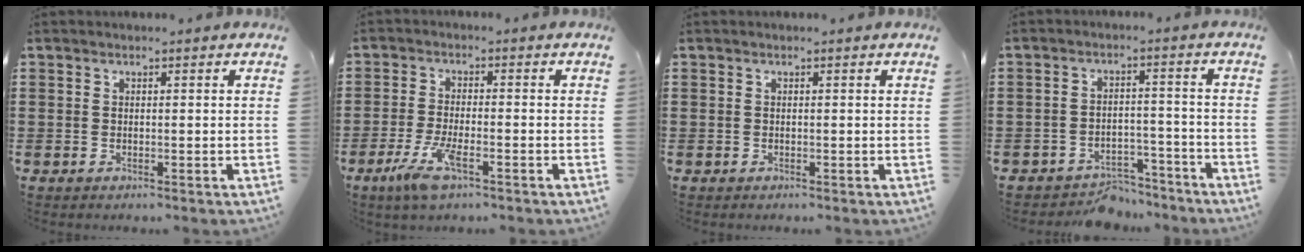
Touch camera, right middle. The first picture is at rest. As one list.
[{"total": 6.1, "force": [-2.9, 1.6, 5.1], "torque": [-0.115, -0.013, -0.056]}, {"total": 0.0}, {"total": 4.8, "force": [-4.6, 1.1, 0.2], "torque": [-0.004, 0.012, -0.097]}]